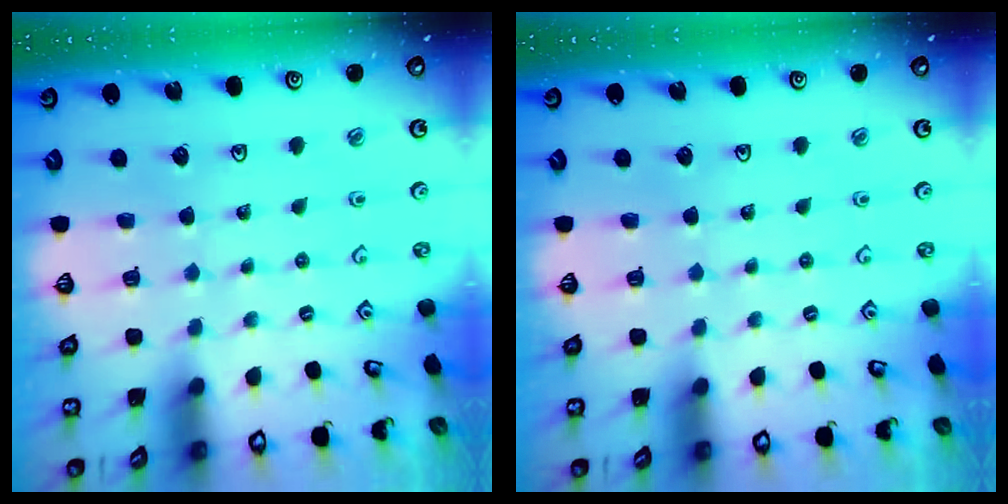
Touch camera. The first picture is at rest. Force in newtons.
{"total": 0.0}